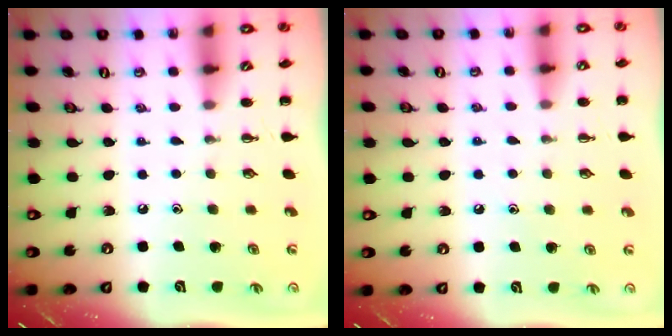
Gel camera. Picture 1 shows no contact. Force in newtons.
{"total": 6.7, "press": 6.4, "slide": 2.1}